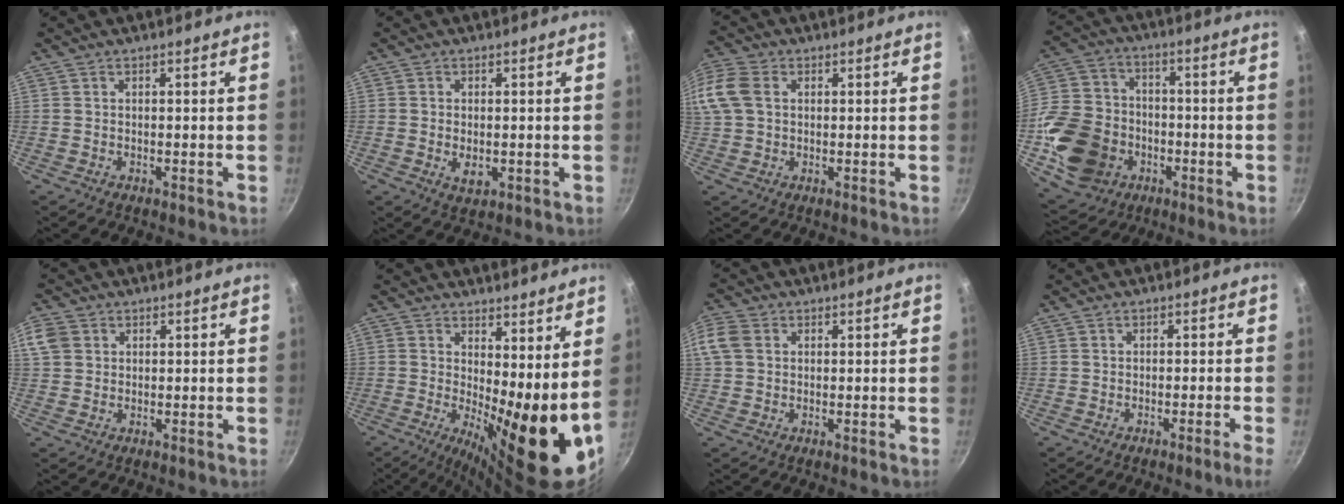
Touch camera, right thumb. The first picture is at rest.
{"total": 3.3, "force": [-0.4, 2.1, 2.5], "torque": [-0.044, -0.007, -0.004]}
{"total": 13.2, "force": [2.8, 9.9, 8.3], "torque": [-0.203, 0.031, 0.045]}
{"total": 19.8, "force": [-5.1, 15.9, 10.7], "torque": [-0.200, 0.038, -0.080]}
{"total": 5.1, "force": [1.6, 4.2, 2.4], "torque": [-0.040, 0.003, 0.025]}
{"total": 13.2, "force": [1.6, 4.2, 12.4], "torque": [-0.167, -0.023, 0.024]}
{"total": 4.6, "force": [1.0, 3.6, 2.7], "torque": [-0.054, 0.007, 0.013]}
{"total": 2.4, "force": [-1.4, -0.4, 2.0], "torque": [-0.040, 0.009, -0.021]}